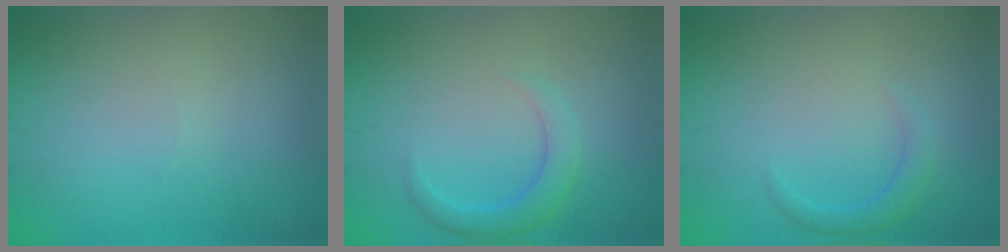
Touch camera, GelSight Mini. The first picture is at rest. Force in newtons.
{"total": 2.4, "press": 2.4, "slide": 0.2}
{"total": 1.5, "press": 1.5, "slide": 0.1}